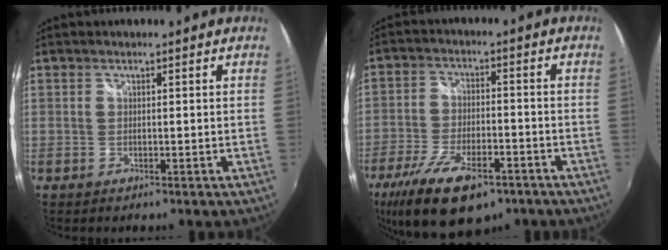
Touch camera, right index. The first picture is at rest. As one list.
[{"total": 16.8, "force": [-10.7, 6.9, 11.0], "torque": [-0.232, -0.039, -0.180]}]